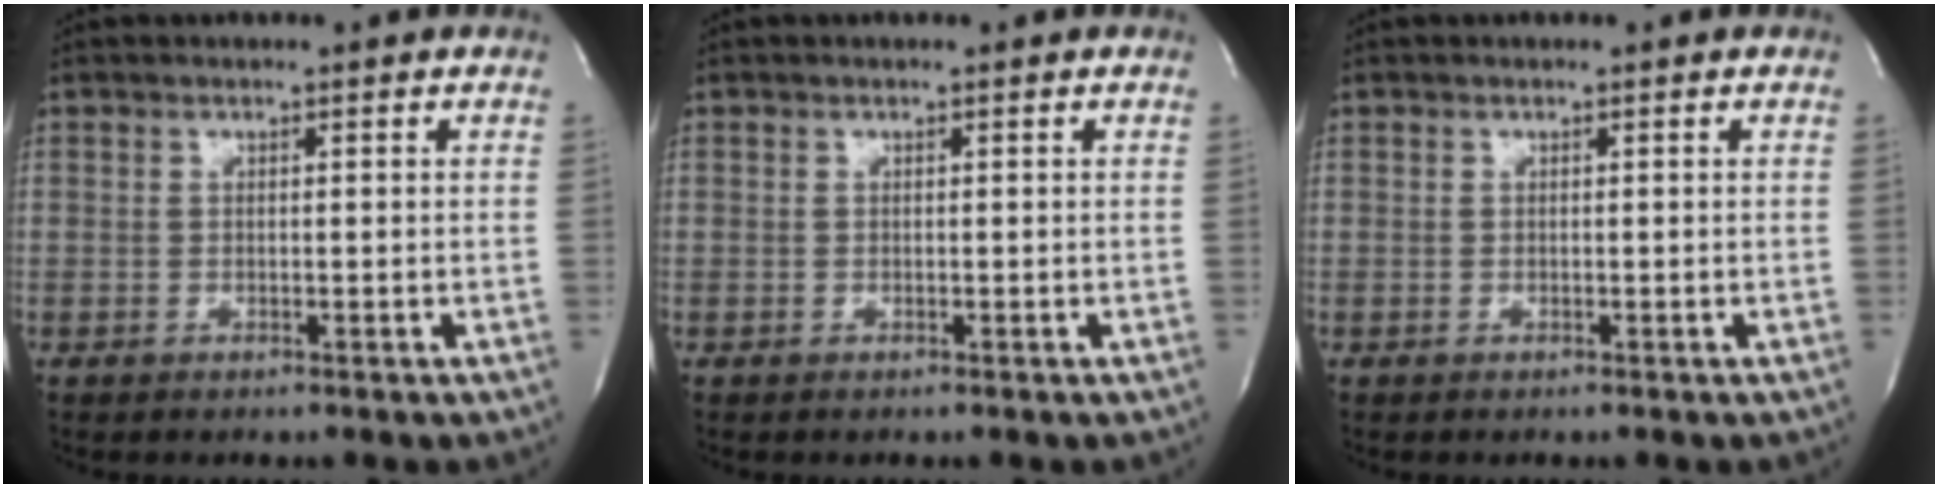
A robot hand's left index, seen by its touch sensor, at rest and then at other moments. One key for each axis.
{"total": 0.0}
{"total": 0.0}